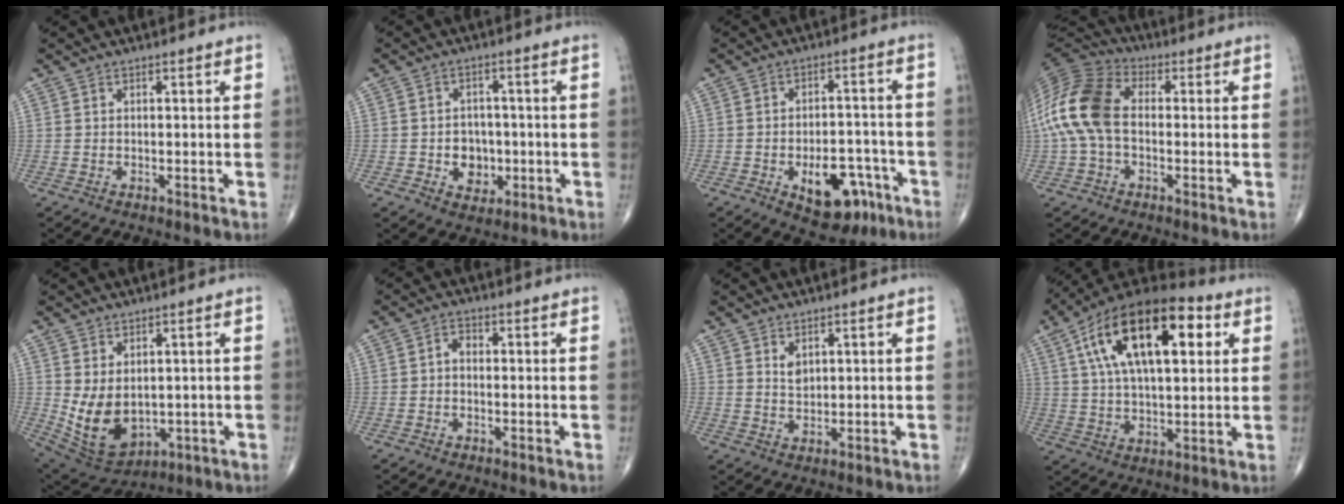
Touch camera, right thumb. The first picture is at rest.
{"total": 6.2, "force": [-1.3, 5.0, 3.3], "torque": [-0.018, 0.009, -0.015]}
{"total": 12.3, "force": [-5.6, 7.0, 8.4], "torque": [-0.085, 0.038, -0.068]}
{"total": 15.0, "force": [-0.4, 9.3, 11.7], "torque": [-0.255, 0.033, -0.017]}
{"total": 10.4, "force": [0.1, 7.0, 7.7], "torque": [-0.128, -0.013, 0.032]}
{"total": 2.1, "force": [-0.3, 1.5, 1.5], "torque": [-0.017, 0.010, -0.012]}
{"total": 2.3, "force": [1.2, 1.4, 1.4], "torque": [-0.017, -0.011, 0.027]}
{"total": 23.4, "force": [7.8, 11.0, 19.2], "torque": [-0.316, 0.011, 0.123]}